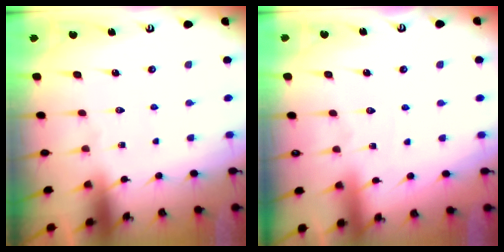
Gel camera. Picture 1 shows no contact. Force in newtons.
{"total": 2.4, "press": 2.4, "slide": 0.2}